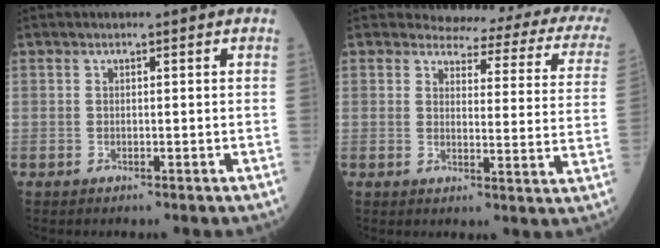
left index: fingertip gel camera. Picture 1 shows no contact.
{"total": 14.8, "force": [13.5, 3.0, 5.3], "torque": [-0.042, -0.058, 0.122]}